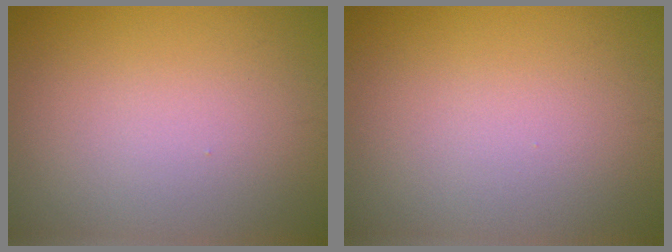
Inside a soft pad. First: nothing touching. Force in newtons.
{"total": 0.0}